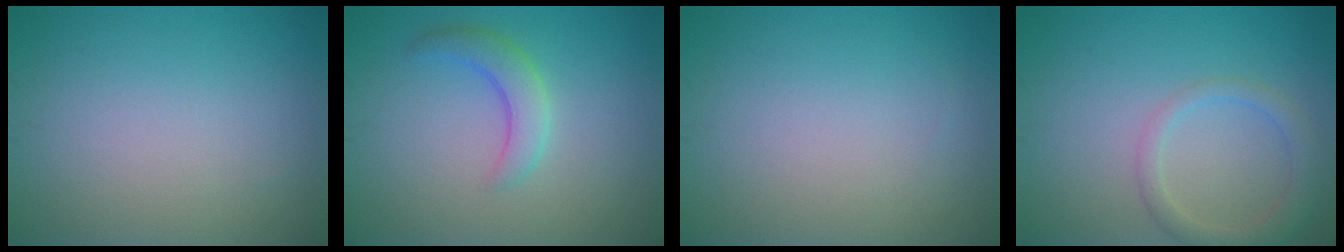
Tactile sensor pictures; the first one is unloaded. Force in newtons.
{"total": 2.9, "press": 2.9, "slide": 0.2}
{"total": 0.0}
{"total": 2.7, "press": 2.7, "slide": 0.1}